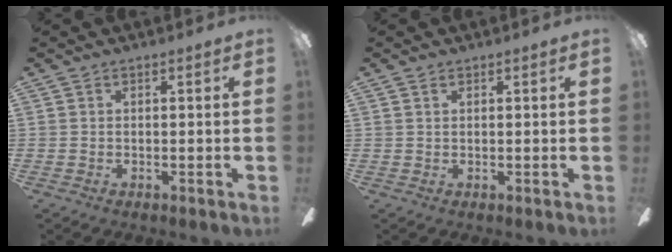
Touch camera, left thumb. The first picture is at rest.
{"total": 0.6, "force": [0.4, 0.3, 0.3], "torque": [-0.009, 0.003, 0.008]}